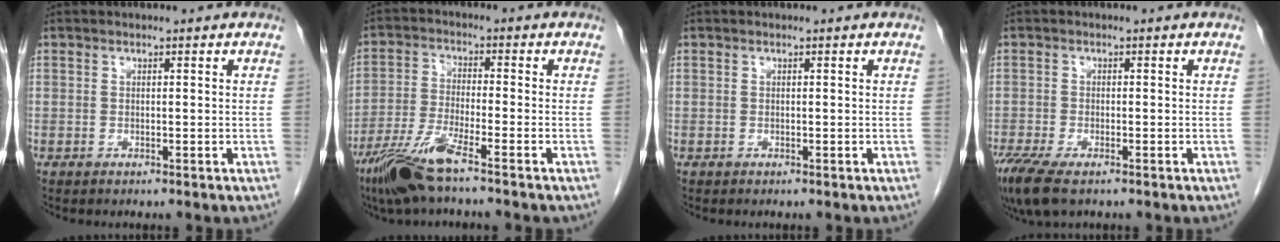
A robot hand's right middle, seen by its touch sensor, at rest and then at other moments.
{"total": 8.4, "force": [-5.8, 0.3, 6.1], "torque": [-0.132, -0.021, -0.117]}
{"total": 0.0}
{"total": 6.9, "force": [-4.7, 2.1, 4.6], "torque": [-0.087, -0.018, -0.081]}